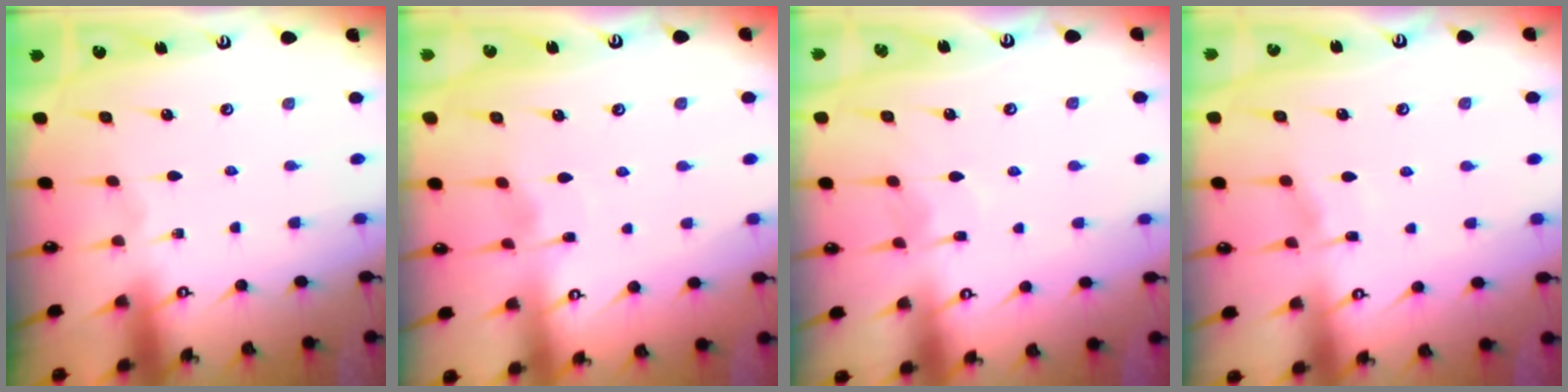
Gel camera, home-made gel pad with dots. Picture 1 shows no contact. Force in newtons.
{"total": 3.2, "press": 3.2, "slide": 0.4}
{"total": 6.3, "press": 6.2, "slide": 0.6}
{"total": 3.7, "press": 3.7, "slide": 0.3}